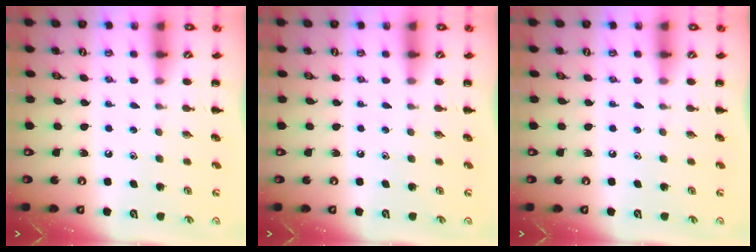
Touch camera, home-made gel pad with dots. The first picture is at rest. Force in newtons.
{"total": 0.0}
{"total": 0.0}